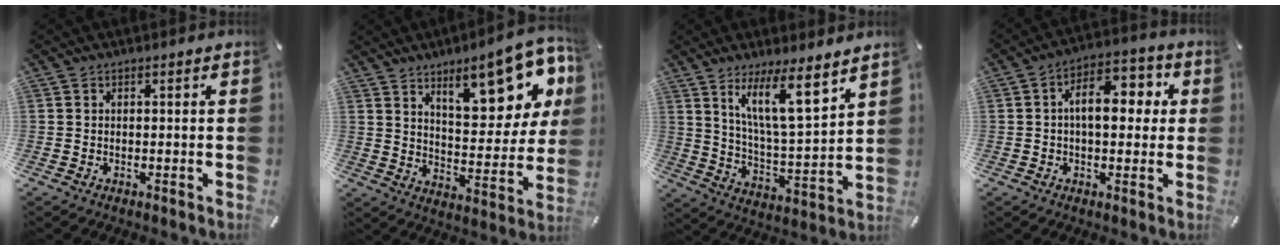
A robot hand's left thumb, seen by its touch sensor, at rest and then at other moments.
{"total": 19.2, "force": [11.1, 7.8, 13.6], "torque": [-0.170, -0.073, 0.178]}
{"total": 14.3, "force": [9.6, 3.5, 10.0], "torque": [-0.186, -0.051, 0.165]}
{"total": 10.8, "force": [1.2, 6.2, 8.7], "torque": [-0.116, 0.003, 0.015]}